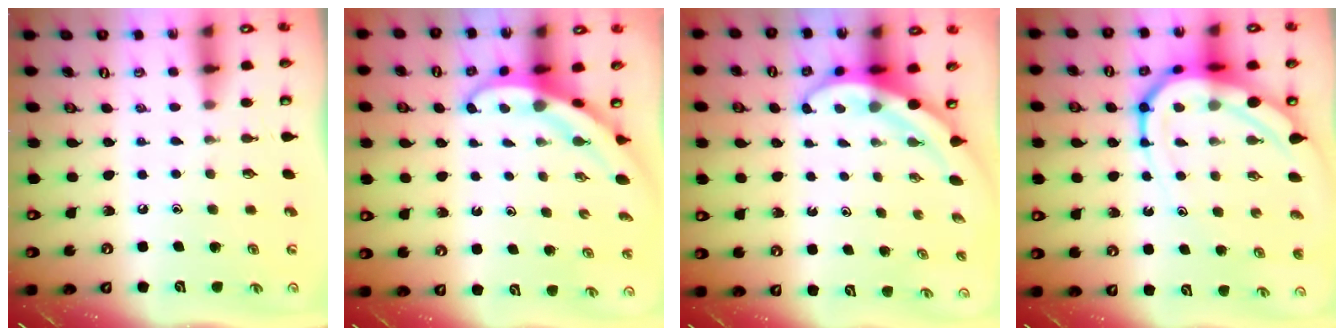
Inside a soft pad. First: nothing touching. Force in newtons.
{"total": 4.3, "press": 4.2, "slide": 0.4}
{"total": 5.2, "press": 5.1, "slide": 1.3}
{"total": 13.6, "press": 13.5, "slide": 1.5}